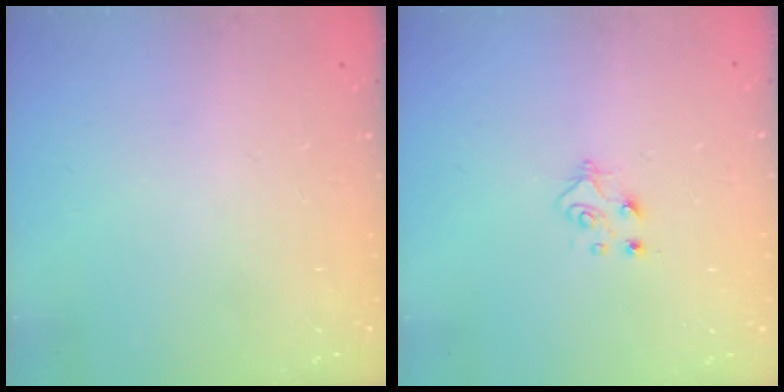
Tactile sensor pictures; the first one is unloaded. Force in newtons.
{"total": 6.1, "press": 6.1, "slide": 0.7}